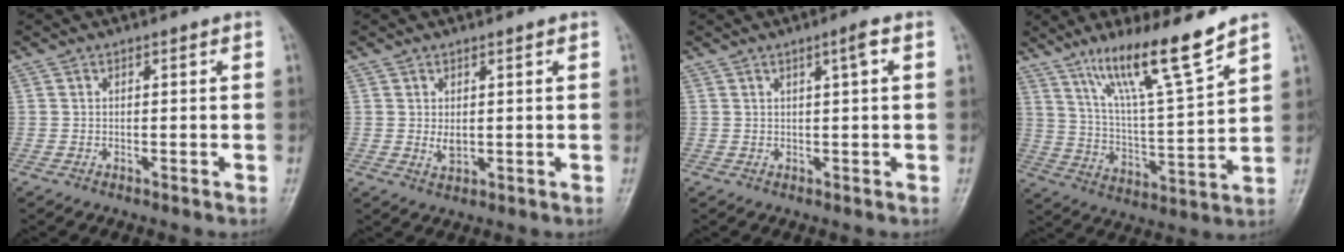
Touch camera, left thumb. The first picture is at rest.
{"total": 2.7, "force": [0.5, 1.6, 2.1], "torque": [-0.026, -0.009, 0.013]}
{"total": 2.5, "force": [0.9, 0.2, 2.3], "torque": [-0.037, -0.001, 0.016]}
{"total": 14.9, "force": [10.6, 1.3, 10.4], "torque": [-0.176, -0.063, 0.196]}